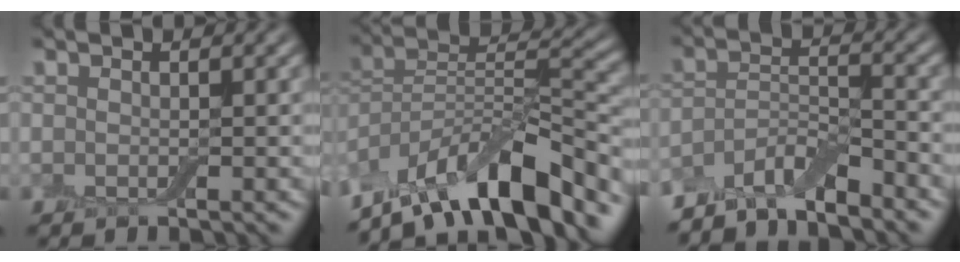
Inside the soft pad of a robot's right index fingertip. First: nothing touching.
{"total": 12.8, "force": [-8.9, 4.0, 8.3], "torque": [-0.130, 0.031, -0.158]}
{"total": 5.4, "force": [-4.8, 1.4, 2.2], "torque": [-0.037, 0.005, -0.091]}